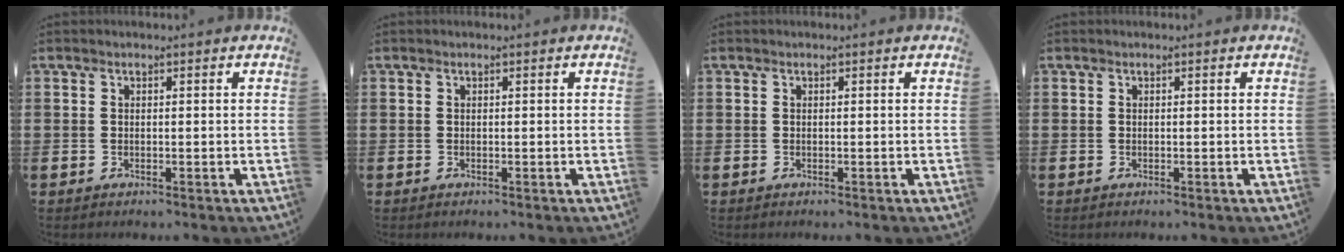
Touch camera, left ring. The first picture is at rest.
{"total": 0.0}
{"total": 0.0}
{"total": 0.0}